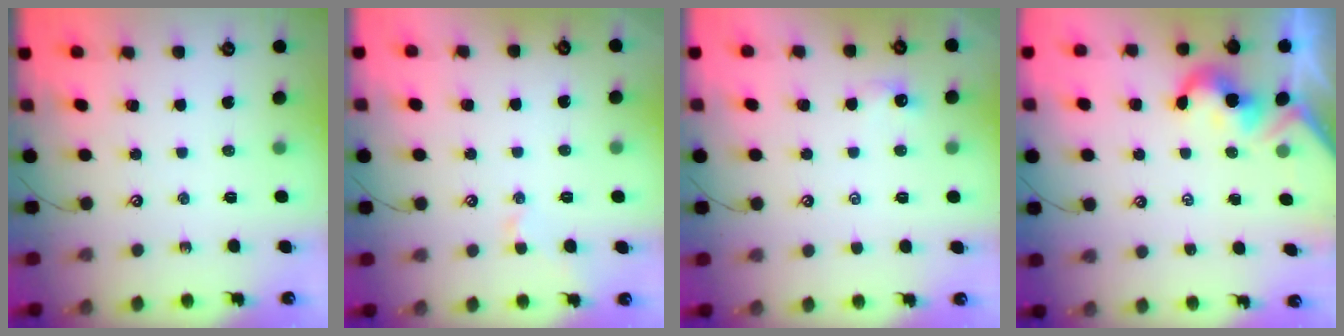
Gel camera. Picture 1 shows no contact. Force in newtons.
{"total": 0.7, "press": 0.7, "slide": 0.2}
{"total": 0.8, "press": 0.7, "slide": 0.5}
{"total": 2.1, "press": 2.1, "slide": 0.4}